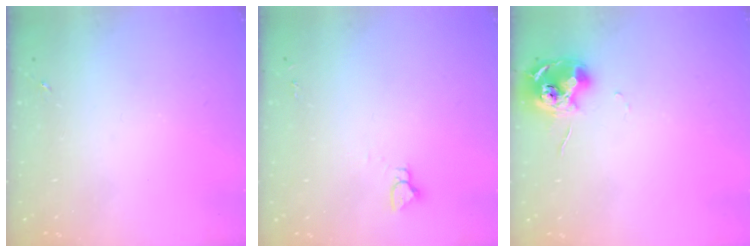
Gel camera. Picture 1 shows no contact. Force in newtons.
{"total": 3.3, "press": 3.3, "slide": 0.2}
{"total": 11.7, "press": 11.6, "slide": 1.0}